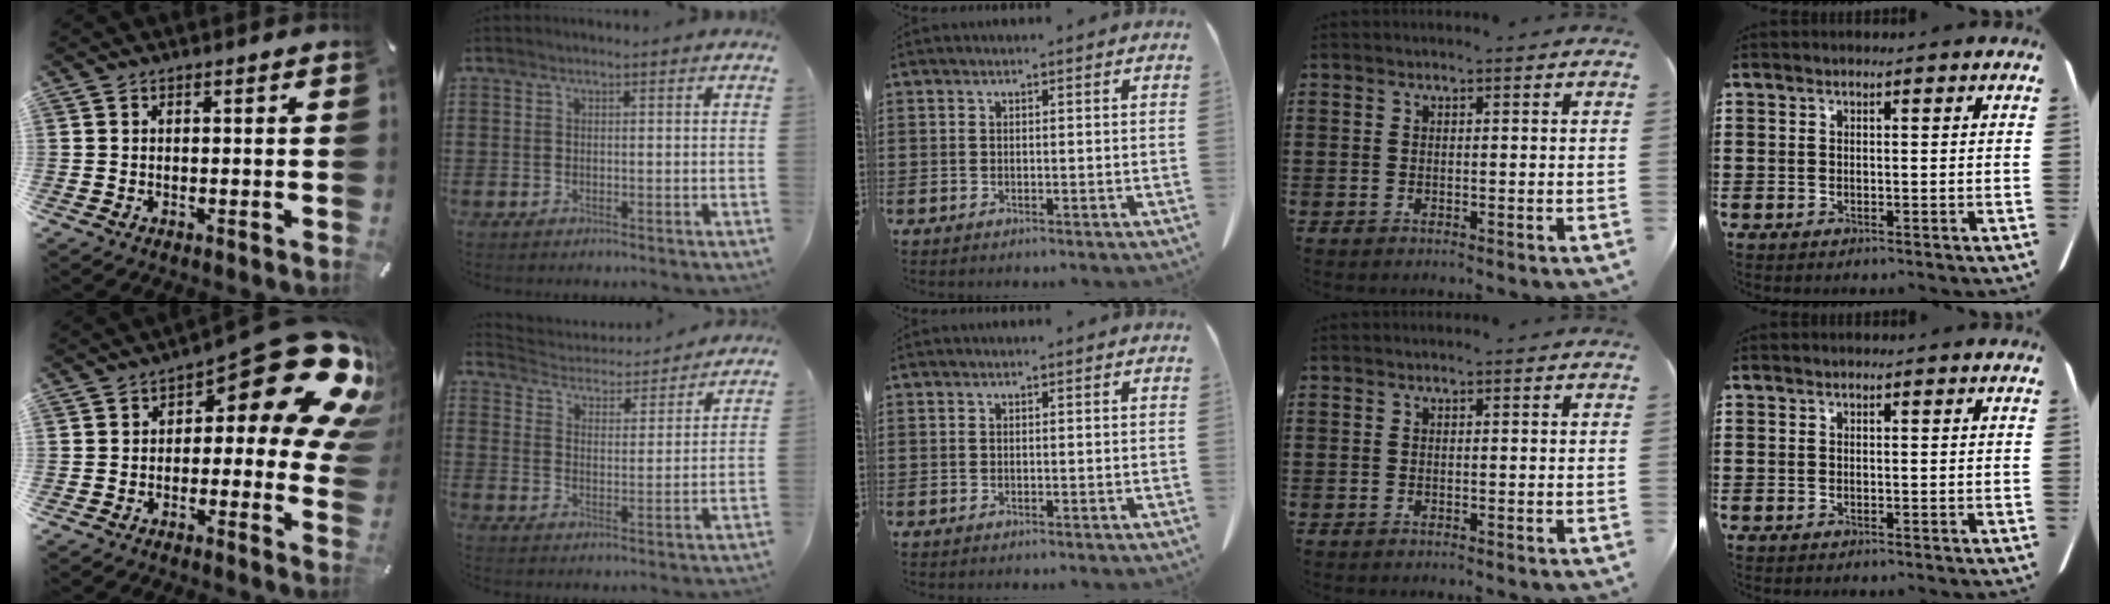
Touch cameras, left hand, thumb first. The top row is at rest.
{"thumb": {"total": 20.7, "force": [9.0, 8.0, 16.9], "torque": [-0.200, -0.068, 0.151]}, "index": {"total": 3.7, "force": [3.7, 0.2, 0.0], "torque": [-0.024, -0.032, 0.057]}}